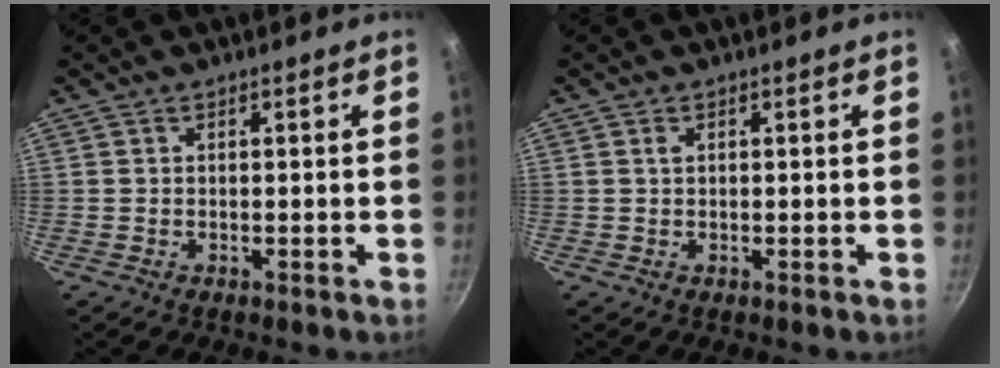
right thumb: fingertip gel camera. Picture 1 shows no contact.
{"total": 0.8, "force": [0.3, 0.5, 0.5], "torque": [-0.008, 0.000, 0.006]}